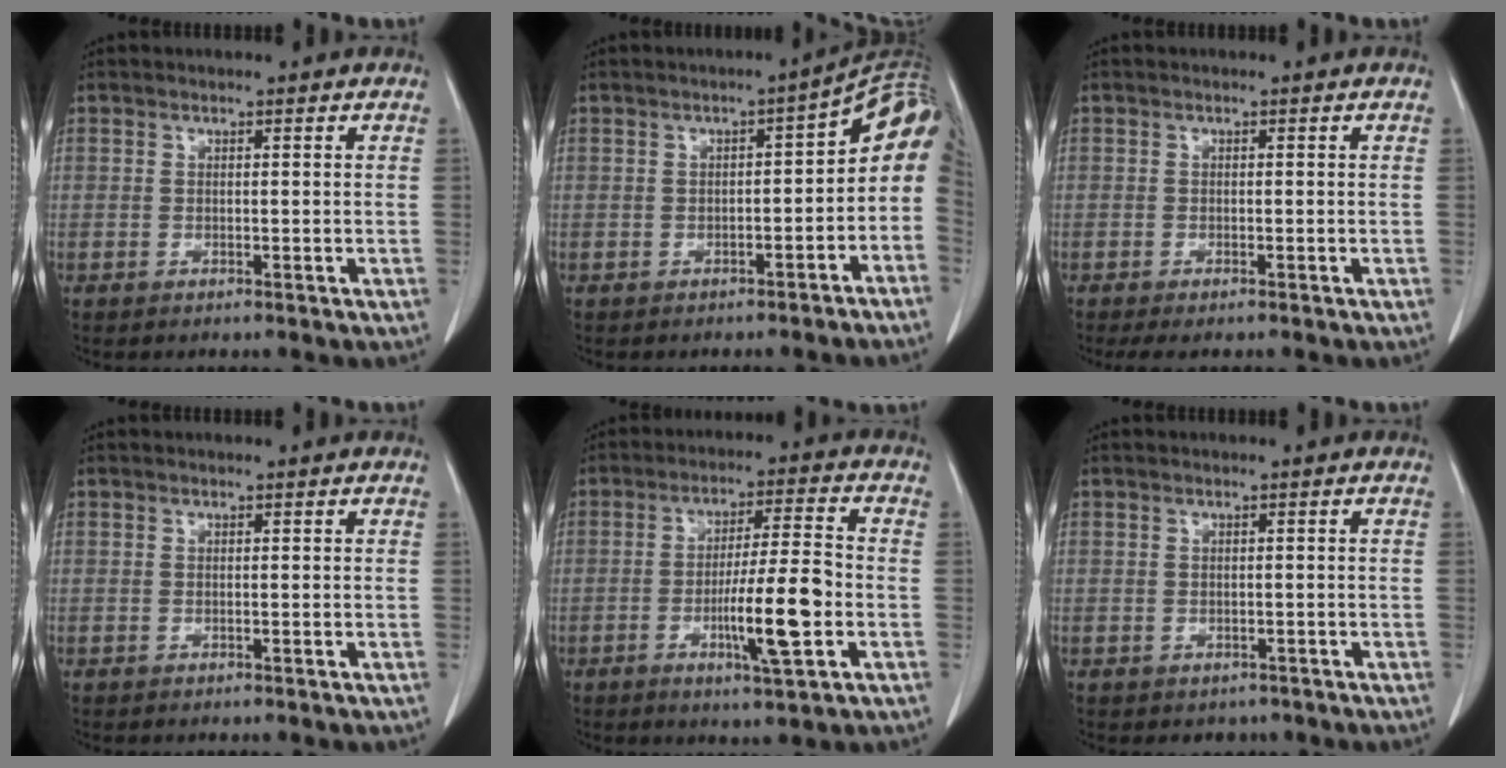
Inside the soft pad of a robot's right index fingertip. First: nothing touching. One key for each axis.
{"total": 9.4, "fx": -3.0, "fy": 4.7, "fz": 7.6, "tx": -0.089, "ty": 0.036, "tz": -0.040}
{"total": 3.1, "fx": -2.5, "fy": 0.8, "fz": 1.7, "tx": -0.024, "ty": -0.009, "tz": -0.034}
{"total": 0.0}
{"total": 11.1, "fx": -3.1, "fy": 0.6, "fz": 10.6, "tx": -0.180, "ty": -0.003, "tz": -0.052}
{"total": 1.8, "fx": -1.0, "fy": 1.5, "fz": 0.4, "tx": -0.006, "ty": 0.002, "tz": -0.009}